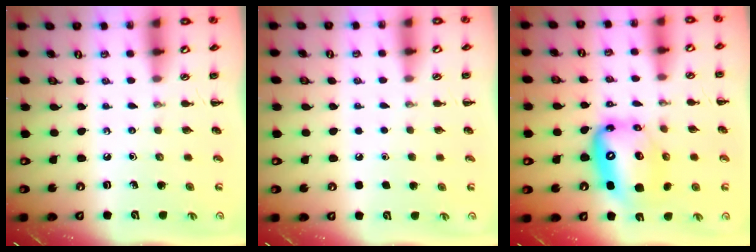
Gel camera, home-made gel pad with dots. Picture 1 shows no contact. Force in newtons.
{"total": 1.7, "press": 1.7, "slide": 0.1}
{"total": 14.1, "press": 13.6, "slide": 3.7}